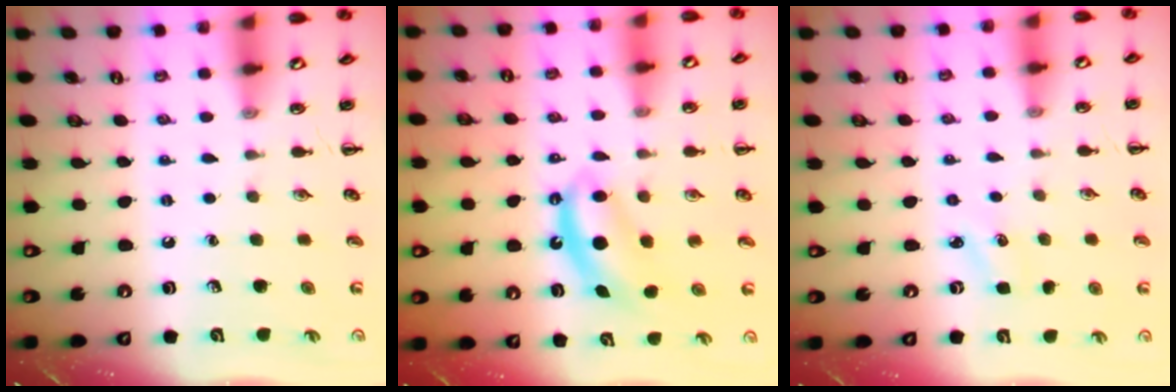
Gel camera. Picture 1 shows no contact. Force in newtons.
{"total": 6.1, "press": 6.1, "slide": 0.7}
{"total": 2.7, "press": 2.6, "slide": 0.8}